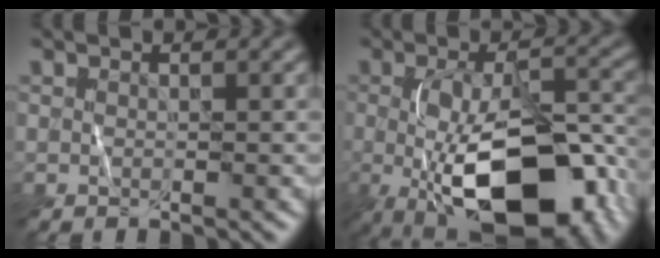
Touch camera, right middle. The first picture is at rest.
{"total": 12.4, "force": [-4.6, 5.4, 10.2], "torque": [-0.175, -0.012, -0.067]}